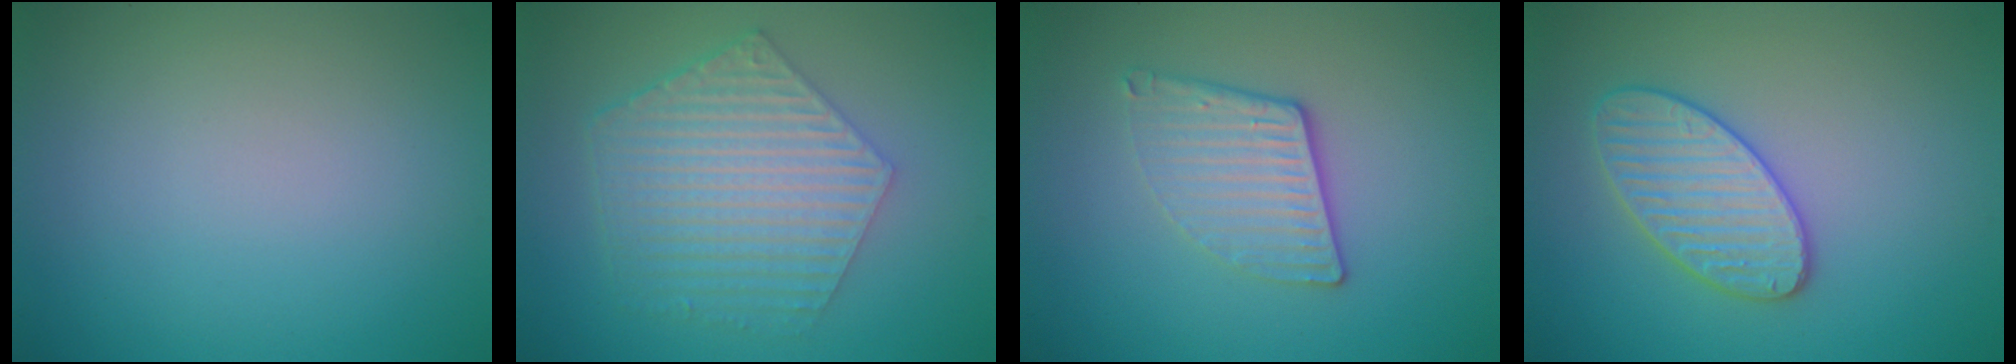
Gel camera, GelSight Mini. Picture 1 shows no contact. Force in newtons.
{"total": 6.2, "press": 4.5, "slide": 4.3}
{"total": 3.2, "press": 2.8, "slide": 1.6}
{"total": 3.6, "press": 3.6, "slide": 0.2}